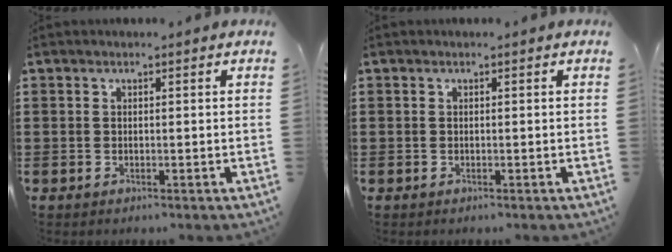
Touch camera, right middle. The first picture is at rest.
{"total": 0.0}